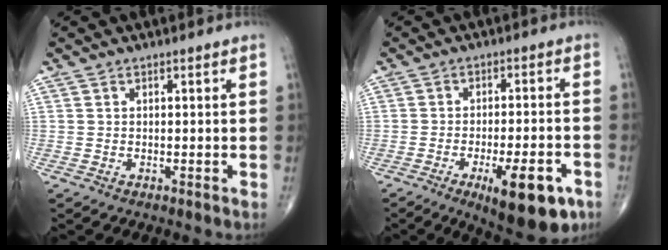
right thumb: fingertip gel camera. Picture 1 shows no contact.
{"total": 13.5, "force": [-6.6, 4.4, 11.0], "torque": [-0.135, 0.016, -0.085]}